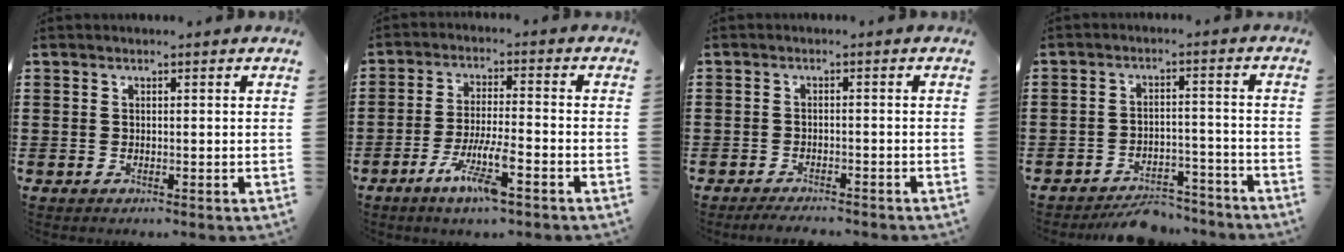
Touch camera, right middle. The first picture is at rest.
{"total": 7.6, "force": [-4.2, 1.3, 6.2], "torque": [-0.123, -0.006, -0.077]}
{"total": 2.1, "force": [-2.1, 0.1, 0.2], "torque": [-0.010, -0.002, -0.043]}
{"total": 5.3, "force": [-5.1, 1.1, 1.1], "torque": [-0.016, 0.011, -0.101]}